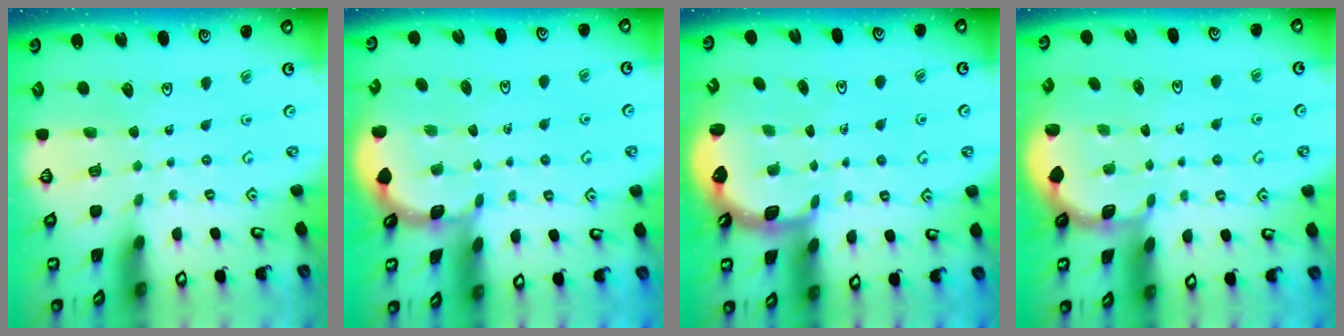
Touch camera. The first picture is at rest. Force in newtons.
{"total": 1.7, "press": 1.7, "slide": 0.1}
{"total": 2.6, "press": 2.2, "slide": 1.4}
{"total": 1.8, "press": 1.6, "slide": 0.7}